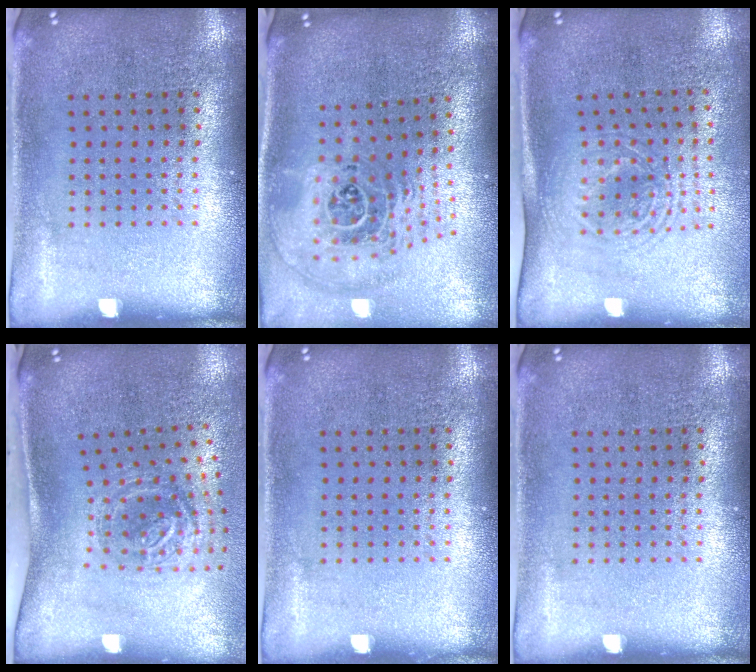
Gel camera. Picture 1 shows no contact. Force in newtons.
{"total": 2.5, "press": 1.8, "slide": 1.8}
{"total": 1.7, "press": 1.3, "slide": 1.0}
{"total": 1.9, "press": 1.2, "slide": 1.5}
{"total": 0.0}
{"total": 0.0}